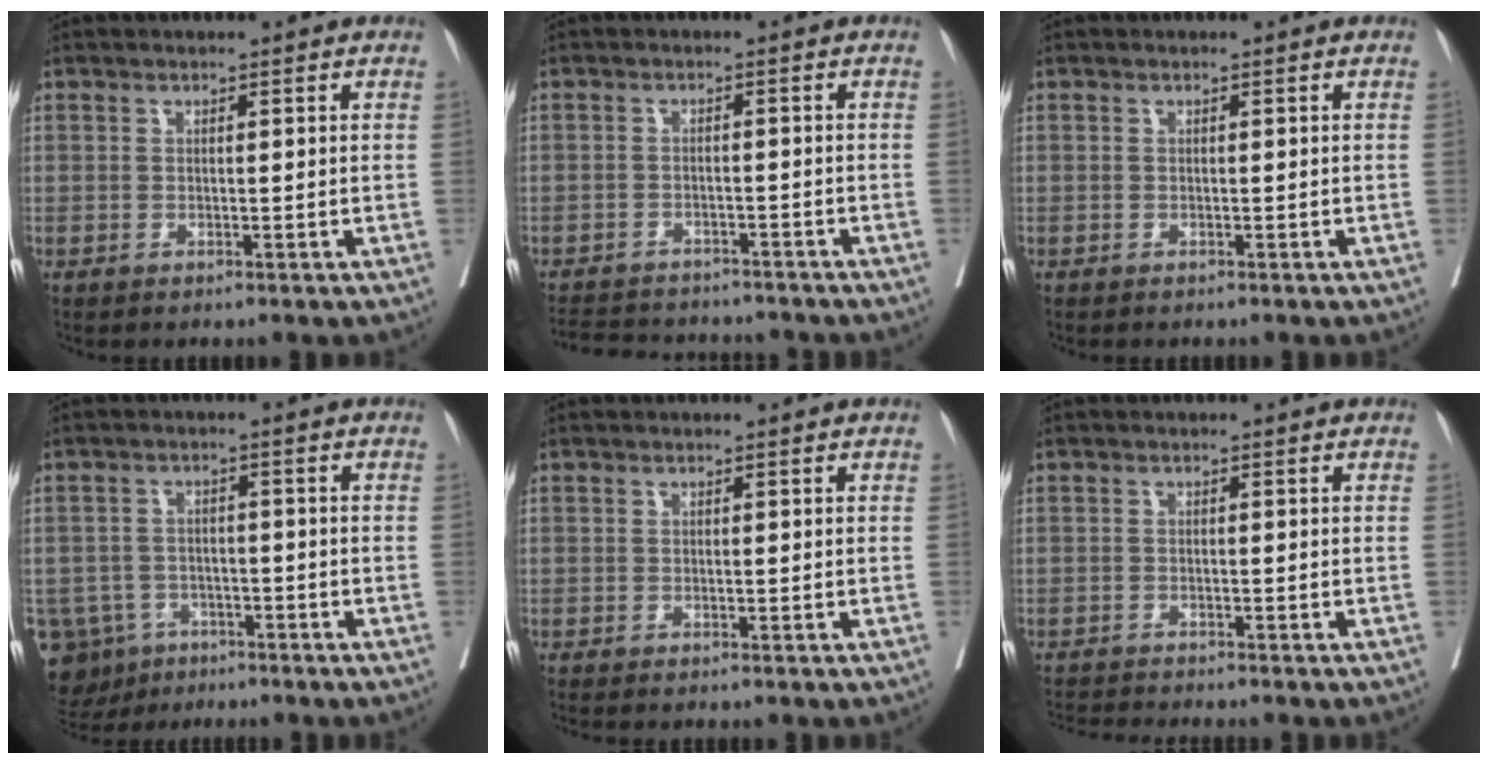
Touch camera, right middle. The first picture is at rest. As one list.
[{"total": 12.6, "force": [-11.5, 3.4, 3.9], "torque": [-0.077, 0.002, -0.150]}, {"total": 0.5, "force": [-0.5, 0.1, 0.2], "torque": [0.001, -0.001, -0.011]}, {"total": 10.5, "force": [-6.1, 8.1, 2.6], "torque": [-0.072, 0.005, -0.087]}, {"total": 1.8, "force": [-1.6, 0.2, 0.8], "torque": [-0.010, -0.002, -0.022]}, {"total": 4.9, "force": [-4.8, -0.6, 1.2], "torque": [-0.013, -0.012, -0.076]}]